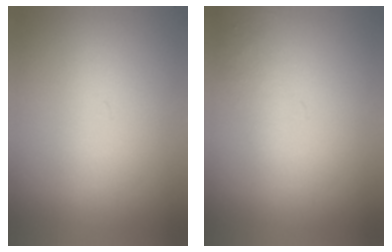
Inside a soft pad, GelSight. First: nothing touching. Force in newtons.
{"total": 1.1}